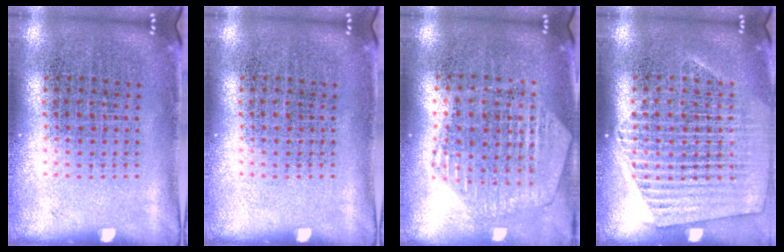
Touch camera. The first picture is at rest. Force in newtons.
{"total": 0.0}
{"total": 1.1, "press": 1.1, "slide": 0.1}
{"total": 1.5, "press": 1.4, "slide": 0.4}